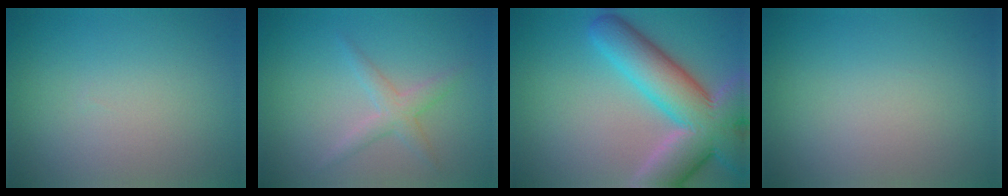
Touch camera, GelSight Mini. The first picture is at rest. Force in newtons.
{"total": 2.1, "press": 2.1, "slide": 0.0}
{"total": 10.8, "press": 10.7, "slide": 0.8}
{"total": 0.0}